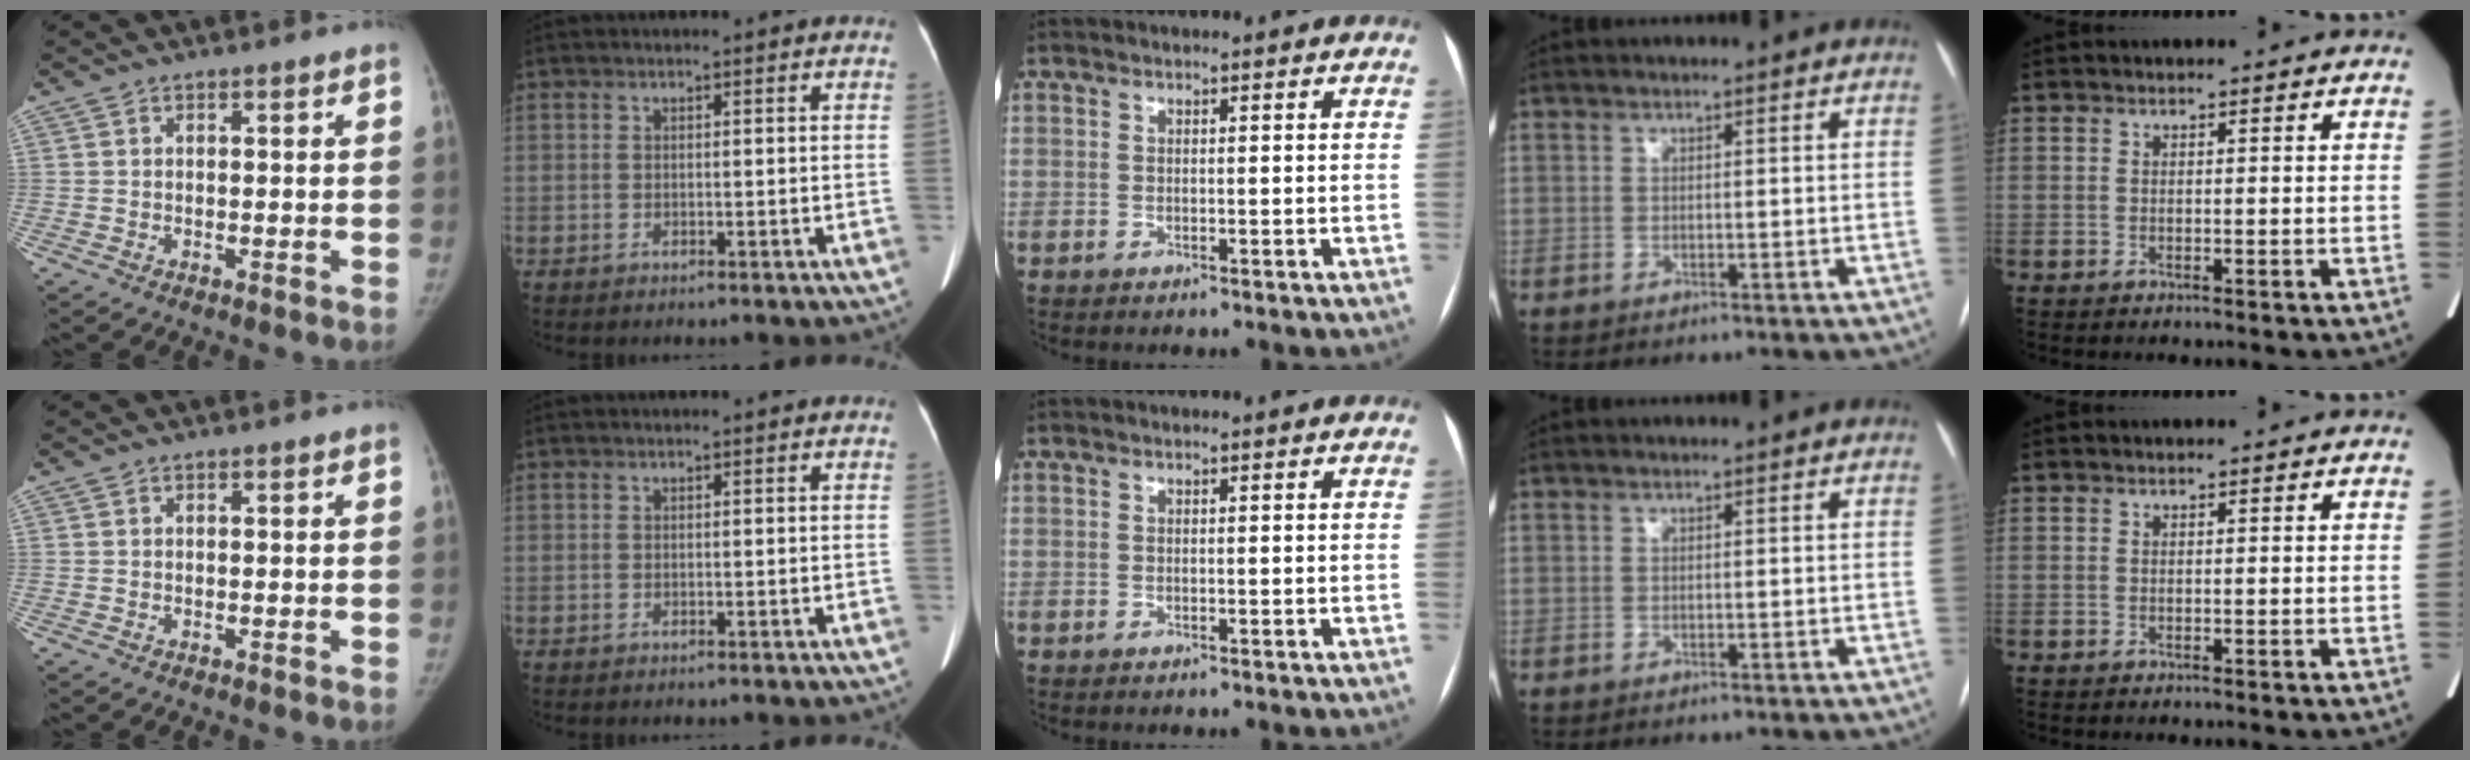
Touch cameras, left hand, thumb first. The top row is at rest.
{}